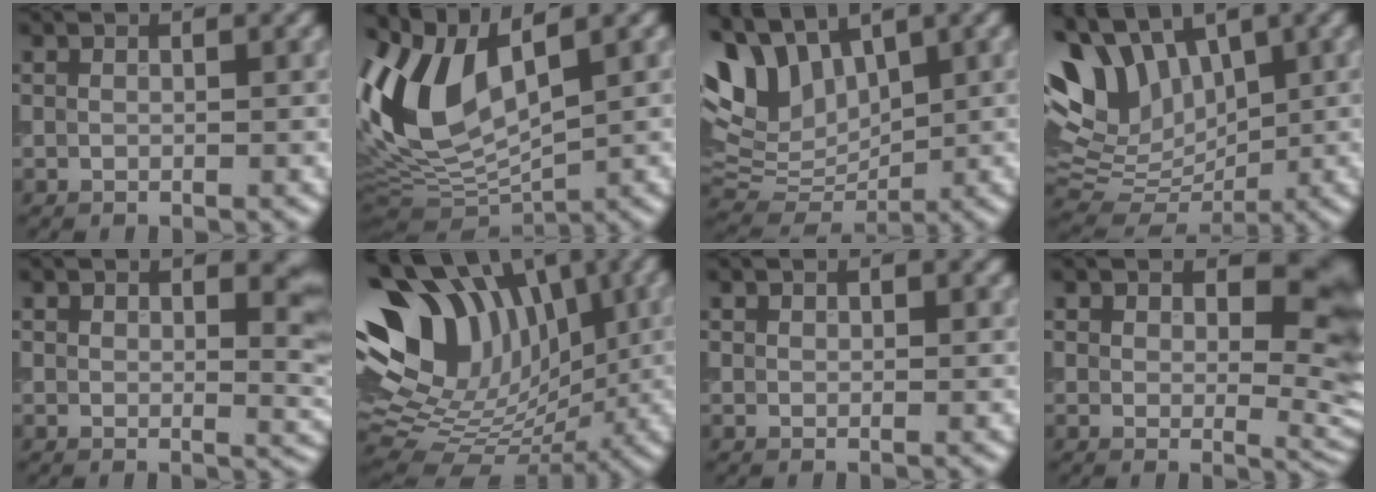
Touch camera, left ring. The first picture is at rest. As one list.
[{"total": 8.8, "force": [2.6, 4.4, 7.2], "torque": [-0.161, 0.003, 0.051]}, {"total": 8.1, "force": [4.1, 4.6, 5.3], "torque": [-0.112, 0.002, 0.077]}, {"total": 9.6, "force": [4.3, 5.7, 6.4], "torque": [-0.127, 0.011, 0.077]}, {"total": 3.7, "force": [2.0, 1.6, 2.7], "torque": [-0.023, -0.003, 0.032]}, {"total": 14.0, "force": [4.1, 9.6, 9.4], "torque": [-0.184, 0.017, 0.075]}, {"total": 1.0, "force": [0.8, 0.4, 0.2], "torque": [-0.002, 0.000, 0.016]}, {"total": 7.0, "force": [2.9, 3.9, 5.1], "torque": [-0.063, -0.011, 0.048]}]